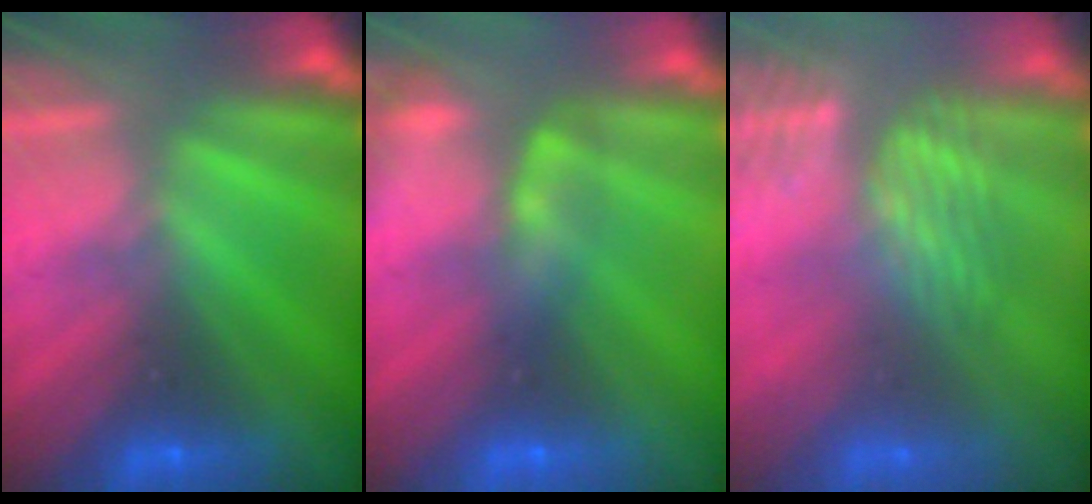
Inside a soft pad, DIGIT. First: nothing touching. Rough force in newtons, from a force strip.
{"total": 2.4}
{"total": 4.0}